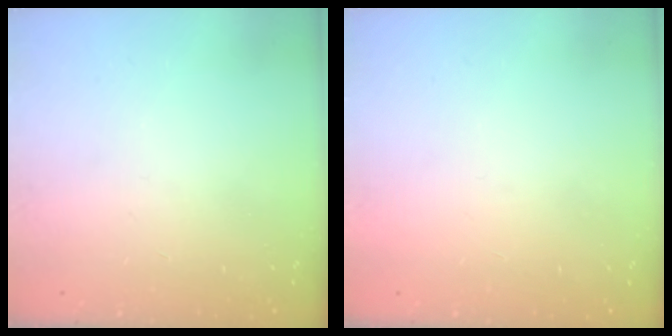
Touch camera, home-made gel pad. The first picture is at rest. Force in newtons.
{"total": 1.6, "press": 1.6, "slide": 0.1}